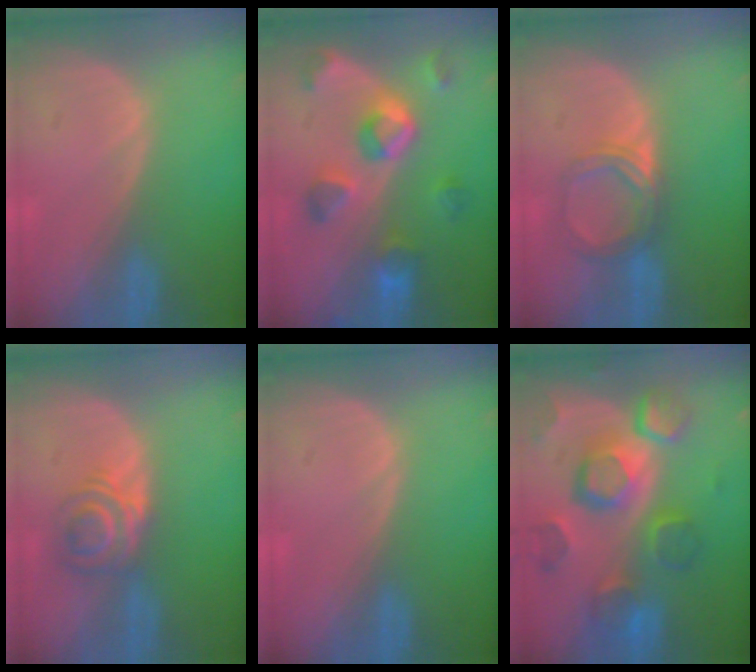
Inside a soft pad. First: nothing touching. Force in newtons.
{"total": 8.0, "press": 7.9, "slide": 1.3}
{"total": 4.9, "press": 4.6, "slide": 1.9}
{"total": 5.9, "press": 4.9, "slide": 3.3}
{"total": 0.0}
{"total": 12.3, "press": 10.7, "slide": 6.0}